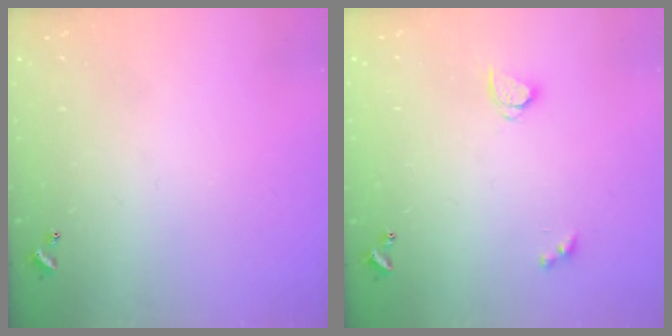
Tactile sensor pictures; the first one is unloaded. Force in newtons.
{"total": 2.9, "press": 2.9, "slide": 0.3}